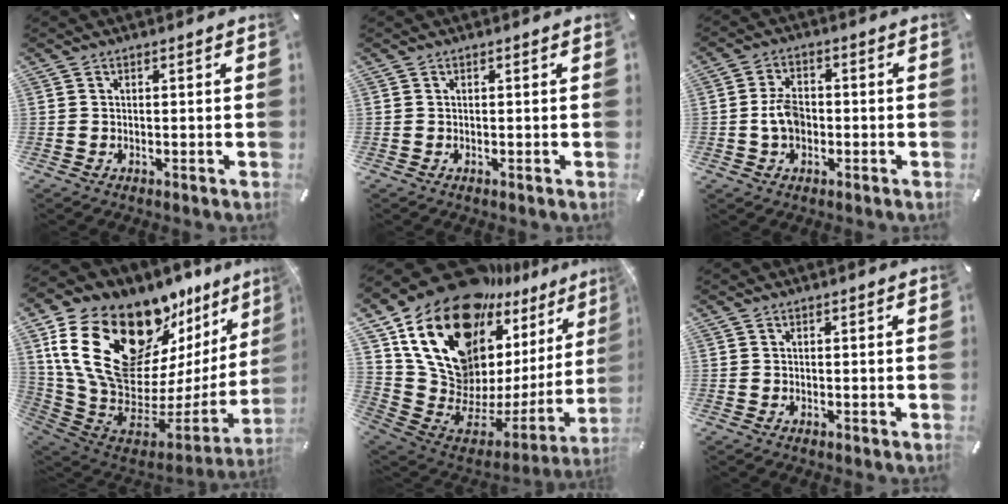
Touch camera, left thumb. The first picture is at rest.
{"total": 0.0}
{"total": 5.9, "force": [-0.9, 4.1, 4.1], "torque": [-0.080, 0.005, -0.022]}
{"total": 25.6, "force": [13.2, 14.7, 16.3], "torque": [-0.299, -0.098, 0.252]}
{"total": 21.6, "force": [13.4, 12.8, 11.1], "torque": [-0.166, -0.136, 0.256]}
{"total": 0.0}